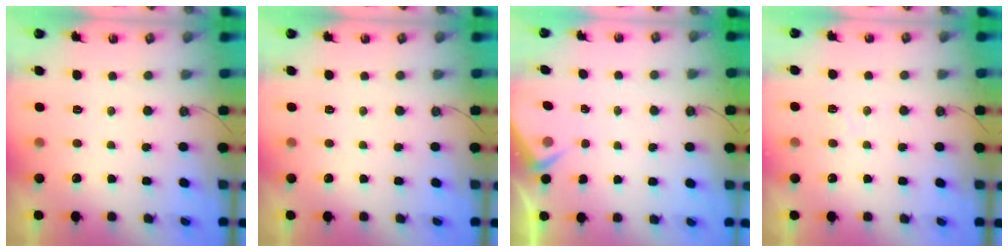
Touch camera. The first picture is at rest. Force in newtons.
{"total": 0.0}
{"total": 3.1, "press": 3.1, "slide": 0.4}
{"total": 7.4, "press": 7.4, "slide": 0.8}